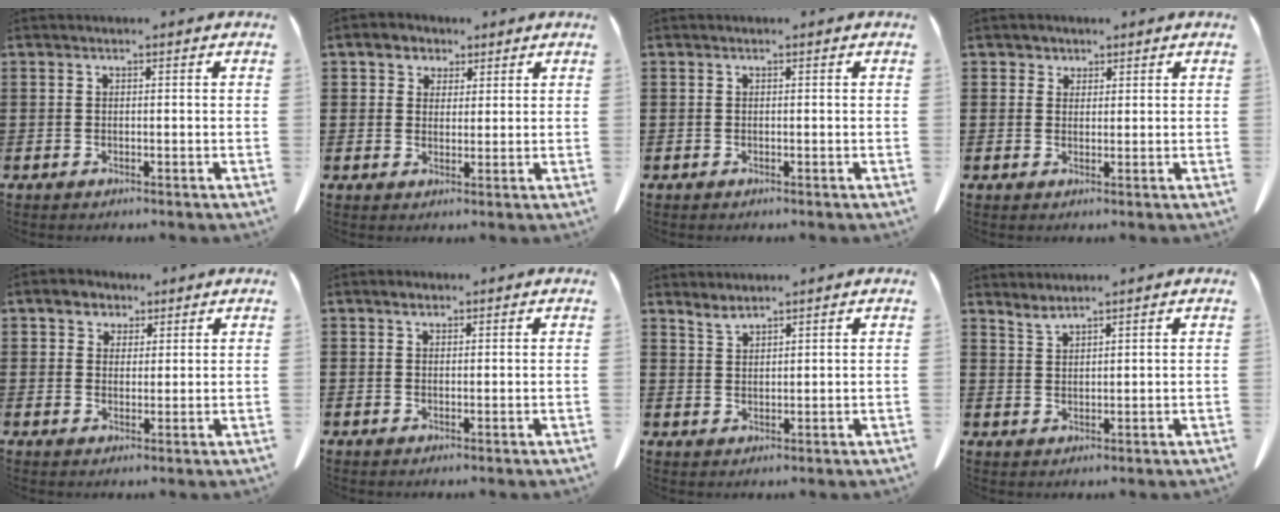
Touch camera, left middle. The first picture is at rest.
{"total": 3.2, "force": [2.1, 2.3, 0.5], "torque": [-0.015, 0.009, 0.037]}
{"total": 0.0}
{"total": 1.9, "force": [1.4, 1.2, 0.0], "torque": [-0.001, 0.002, 0.027]}
{"total": 3.5, "force": [2.4, 2.4, 0.8], "torque": [-0.021, 0.009, 0.042]}
{"total": 1.4, "force": [1.0, 0.8, 0.6], "torque": [-0.007, -0.002, 0.019]}
{"total": 2.1, "force": [2.0, 0.4, 0.7], "torque": [-0.018, -0.002, 0.040]}
{"total": 1.9, "force": [1.9, -0.1, 0.4], "torque": [-0.014, -0.005, 0.037]}